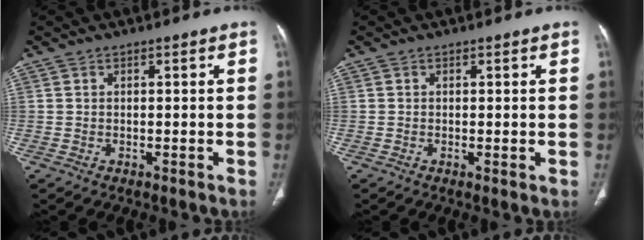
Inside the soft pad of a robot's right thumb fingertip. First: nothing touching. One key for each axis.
{"total": 0.6, "fx": 0.0, "fy": 0.1, "fz": 0.6, "tx": -0.015, "ty": -0.005, "tz": -0.001}